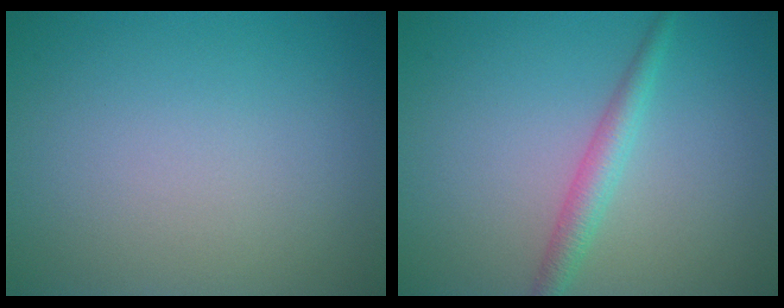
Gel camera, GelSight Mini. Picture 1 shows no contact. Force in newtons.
{"total": 2.3, "press": 2.3, "slide": 0.0}